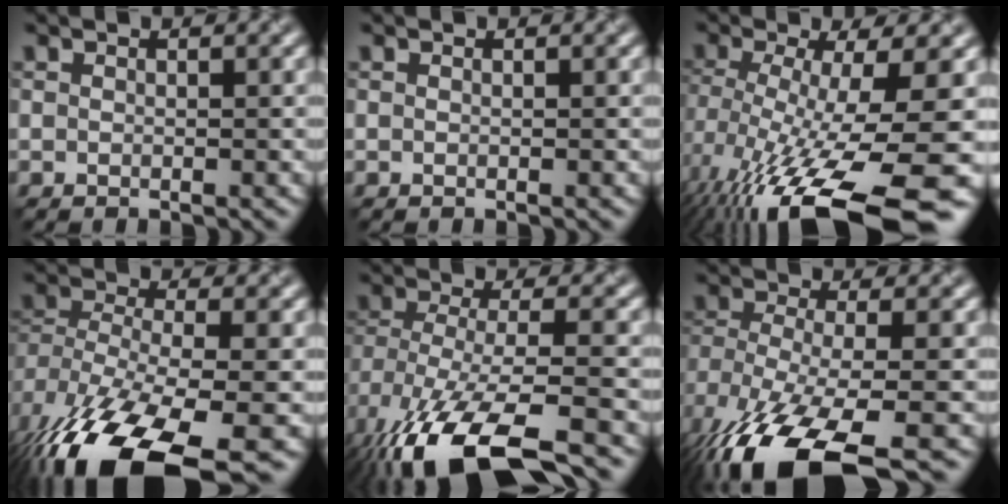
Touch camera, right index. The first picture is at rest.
{"total": 0.0}
{"total": 14.5, "force": [-6.9, 3.8, 12.1], "torque": [-0.223, -0.024, -0.105]}
{"total": 14.4, "force": [-8.4, 5.7, 10.2], "torque": [-0.230, -0.050, -0.130]}
{"total": 12.2, "force": [-7.7, 4.6, 8.2], "torque": [-0.182, -0.030, -0.125]}
{"total": 12.0, "force": [-7.7, 3.7, 8.5], "torque": [-0.182, -0.025, -0.136]}